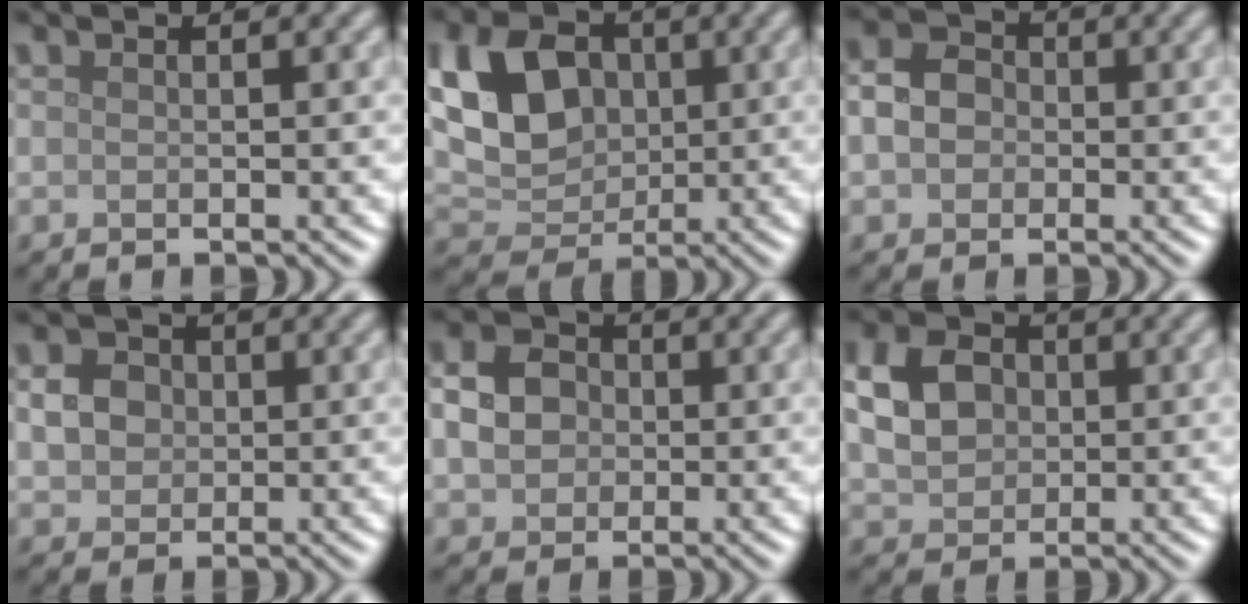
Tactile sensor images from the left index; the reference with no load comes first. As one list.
[{"total": 7.9, "force": [1.7, 5.9, 5.0], "torque": [-0.104, 0.005, 0.022]}, {"total": 3.4, "force": [-0.3, 2.9, 1.8], "torque": [-0.033, 0.004, -0.010]}, {"total": 2.6, "force": [0.2, 2.3, 1.1], "torque": [-0.017, 0.002, 0.004]}, {"total": 3.6, "force": [-0.1, 3.1, 1.9], "torque": [-0.034, 0.005, -0.006]}, {"total": 5.2, "force": [0.7, 4.1, 3.0], "torque": [-0.071, 0.009, 0.007]}]